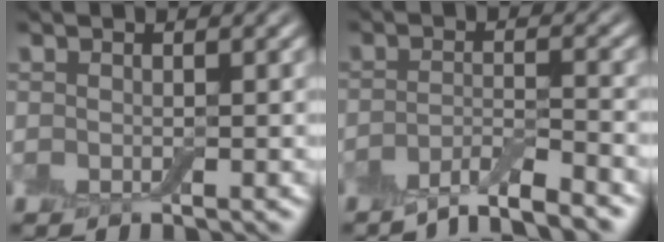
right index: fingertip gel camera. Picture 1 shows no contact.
{"total": 3.8, "force": [-3.0, 0.6, 2.2], "torque": [-0.033, 0.004, -0.064]}